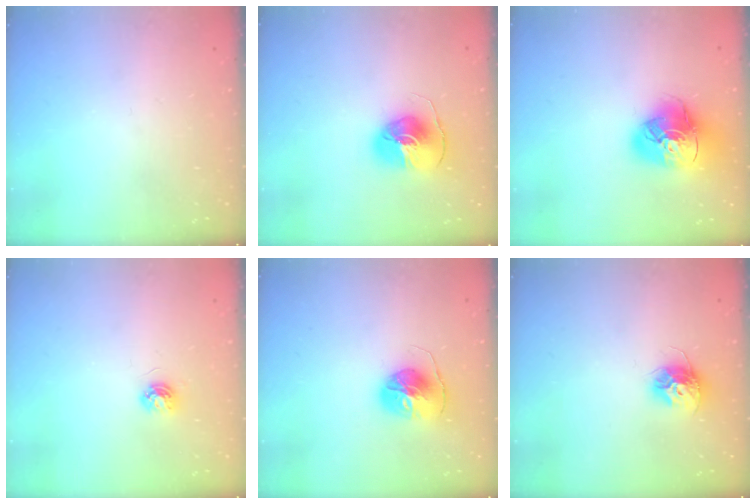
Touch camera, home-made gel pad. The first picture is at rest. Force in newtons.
{"total": 8.7, "press": 8.7, "slide": 0.6}
{"total": 15.6, "press": 15.5, "slide": 1.6}
{"total": 5.2, "press": 5.1, "slide": 0.6}
{"total": 10.1, "press": 10.1, "slide": 0.2}
{"total": 10.3, "press": 10.3, "slide": 0.7}